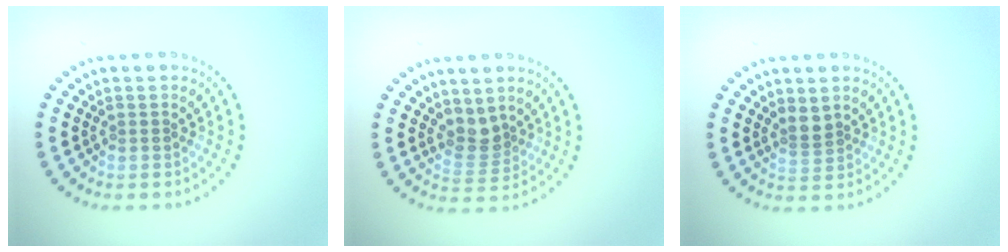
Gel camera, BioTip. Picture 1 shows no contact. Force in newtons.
{"total": 2.3, "press": 1.8, "slide": 1.6}
{"total": 1.2, "press": 0.9, "slide": 0.8}